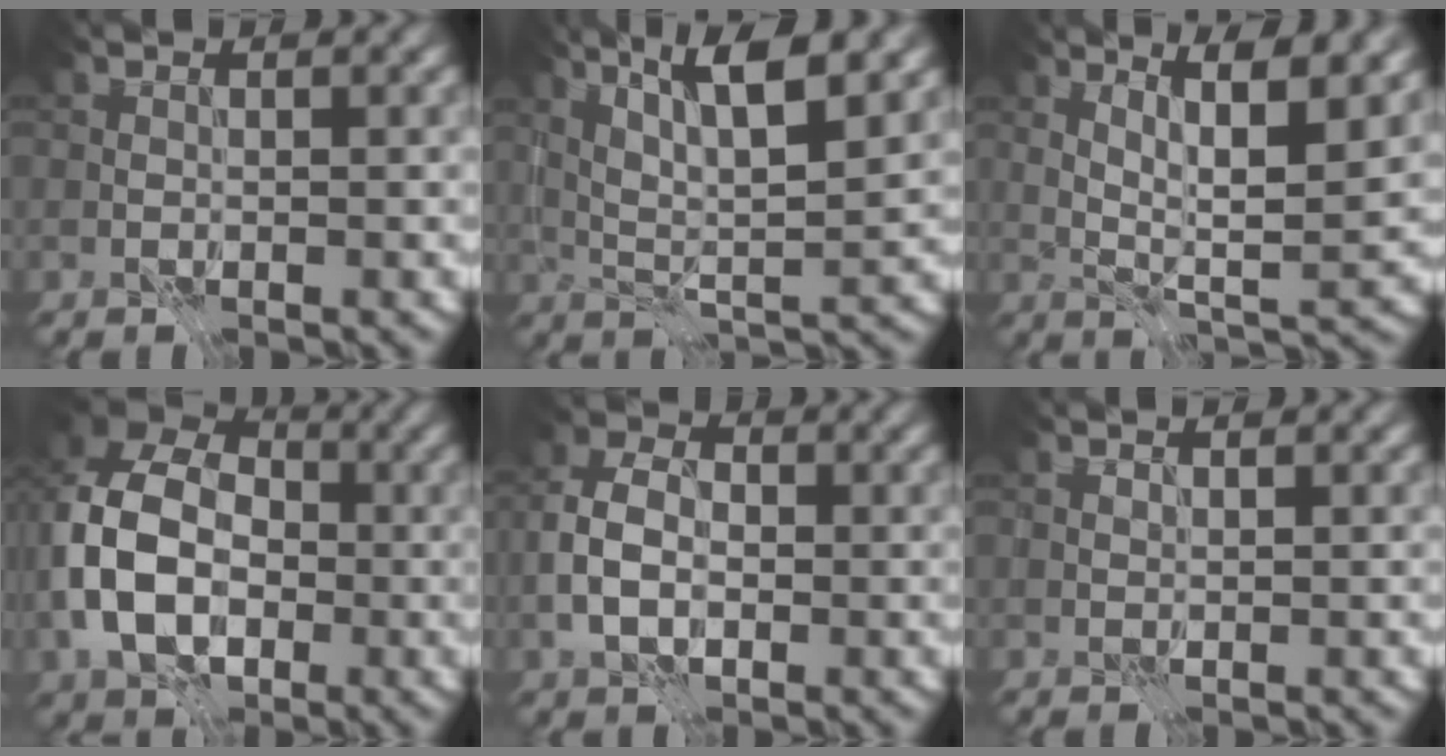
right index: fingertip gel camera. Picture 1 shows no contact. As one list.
[{"total": 7.3, "force": [3.8, 1.4, 6.1], "torque": [-0.108, 0.003, 0.068]}, {"total": 7.2, "force": [3.2, 1.2, 6.3], "torque": [-0.103, -0.002, 0.063]}, {"total": 11.9, "force": [-1.9, 8.7, 8.0], "torque": [-0.190, -0.013, -0.045]}, {"total": 4.7, "force": [-0.8, 3.2, 3.3], "torque": [-0.072, 0.004, -0.022]}, {"total": 0.7, "force": [0.5, 0.1, 0.4], "torque": [-0.011, 0.002, 0.007]}]